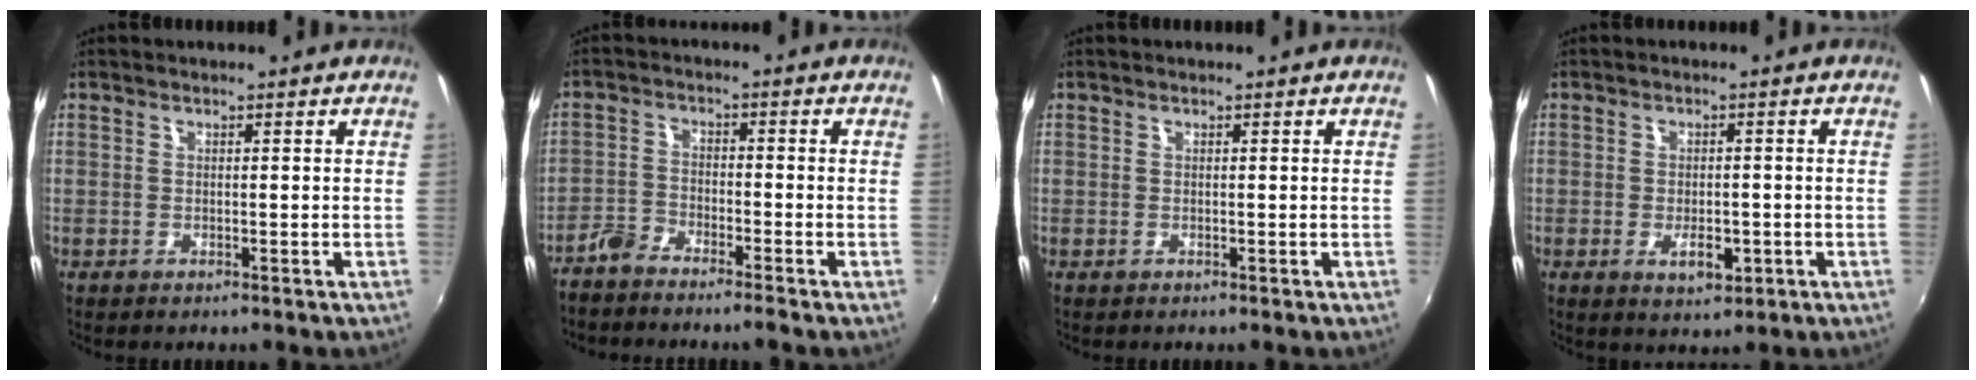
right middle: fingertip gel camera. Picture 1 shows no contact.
{"total": 3.9, "force": [-3.5, 0.6, 1.5], "torque": [-0.048, 0.001, -0.073]}
{"total": 0.0}
{"total": 3.7, "force": [-0.7, 2.1, 3.0], "torque": [-0.055, -0.007, -0.006]}